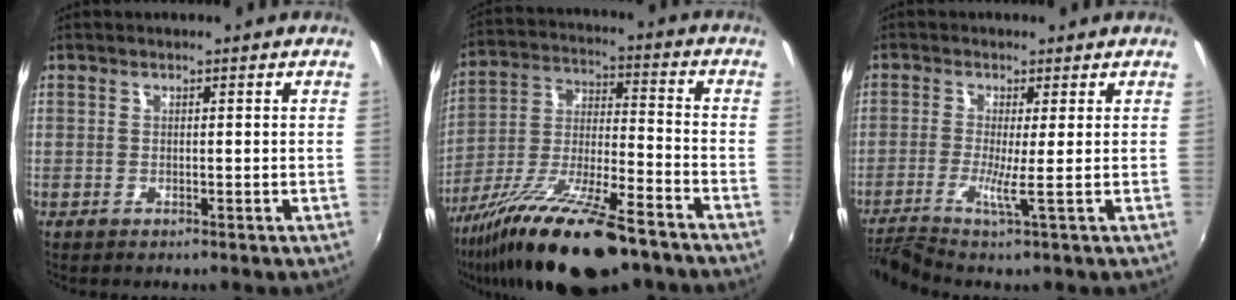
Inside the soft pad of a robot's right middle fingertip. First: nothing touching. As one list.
[{"total": 21.2, "force": [-14.9, 5.2, 14.2], "torque": [-0.269, -0.035, -0.255]}, {"total": 6.2, "force": [-3.1, -1.1, 5.3], "torque": [-0.127, -0.021, -0.062]}]